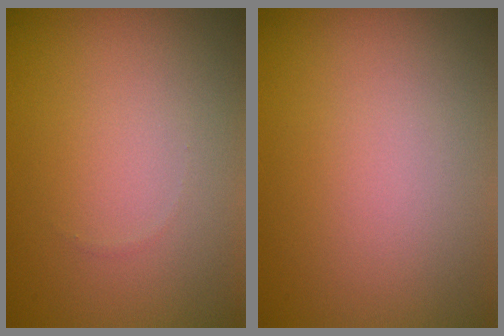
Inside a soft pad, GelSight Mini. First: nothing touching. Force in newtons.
{"total": 0.0}